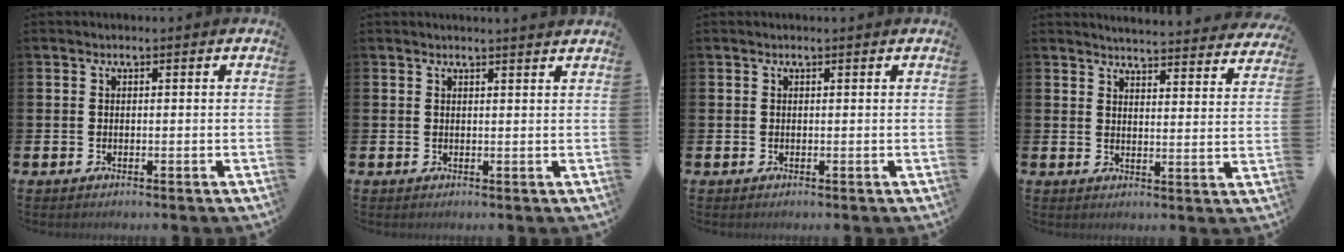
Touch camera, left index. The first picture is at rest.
{"total": 1.3, "force": [1.3, -0.2, 0.1], "torque": [0.010, -0.009, 0.020]}
{"total": 0.0}
{"total": 4.8, "force": [4.8, 0.0, 0.3], "torque": [-0.020, -0.036, 0.084]}